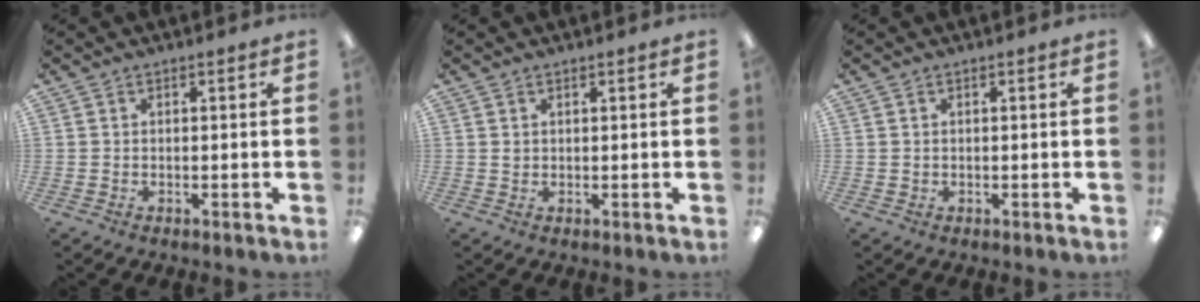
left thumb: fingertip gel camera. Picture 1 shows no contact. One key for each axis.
{"total": 0.8, "fx": 0.6, "fy": 0.5, "fz": 0.1, "tx": -0.005, "ty": 0.001, "tz": 0.011}
{"total": 0.5, "fx": 0.3, "fy": 0.4, "fz": 0.0, "tx": 0.000, "ty": 0.003, "tz": 0.005}